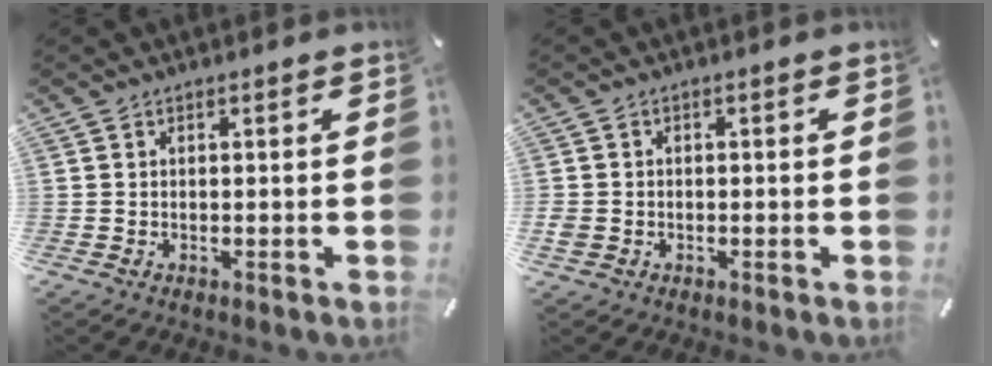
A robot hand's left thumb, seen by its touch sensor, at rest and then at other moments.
{"total": 2.1, "force": [-0.7, 1.8, 0.7], "torque": [-0.010, 0.005, -0.013]}